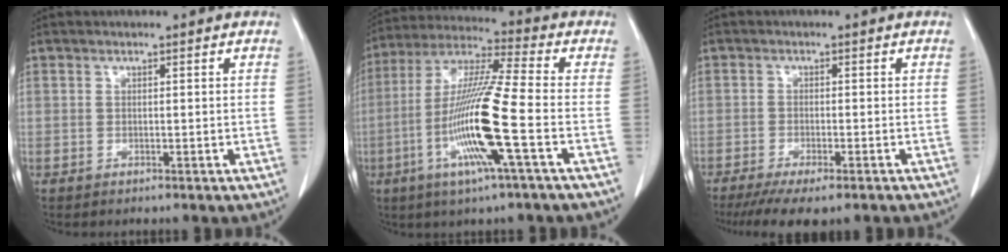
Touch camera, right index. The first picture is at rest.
{"total": 15.3, "force": [-4.4, -0.5, 14.7], "torque": [-0.297, -0.011, -0.091]}
{"total": 9.8, "force": [-7.6, 2.1, 5.8], "torque": [-0.079, -0.015, -0.113]}